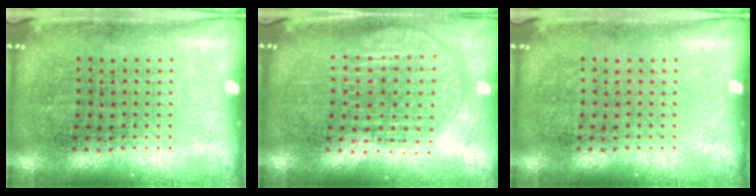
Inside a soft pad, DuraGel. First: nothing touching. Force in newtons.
{"total": 1.8, "press": 1.6, "slide": 0.9}
{"total": 0.0}